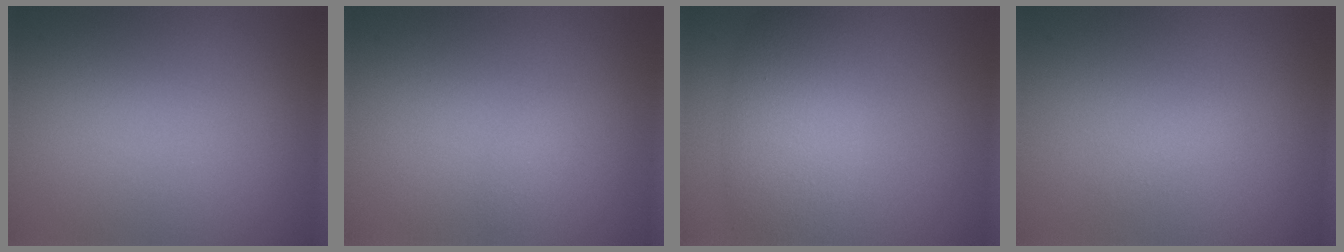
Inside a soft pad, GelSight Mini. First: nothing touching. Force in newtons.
{"total": 0.7, "press": 0.7, "slide": 0.1}
{"total": 5.4, "press": 5.4, "slide": 0.2}
{"total": 0.8, "press": 0.8, "slide": 0.0}